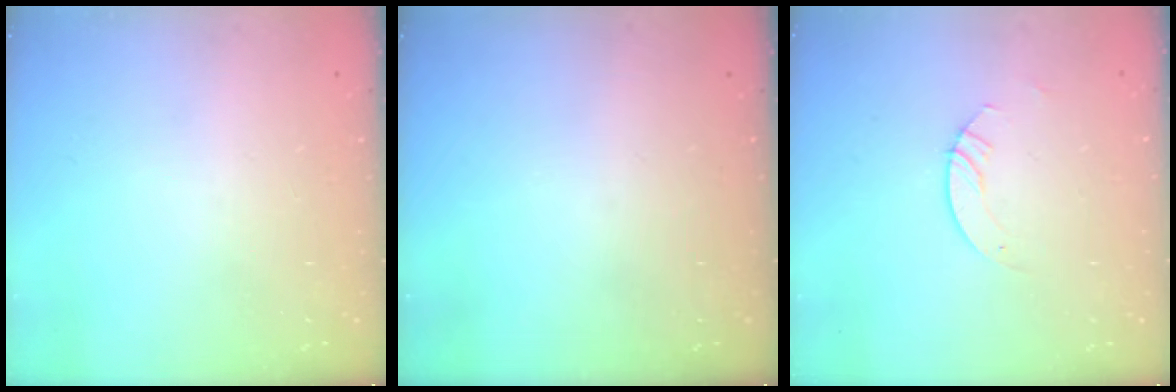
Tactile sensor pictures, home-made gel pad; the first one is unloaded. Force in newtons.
{"total": 0.0}
{"total": 2.1, "press": 2.1, "slide": 0.2}